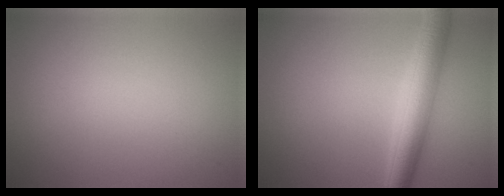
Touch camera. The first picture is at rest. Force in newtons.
{"total": 4.6, "press": 4.6, "slide": 0.0}